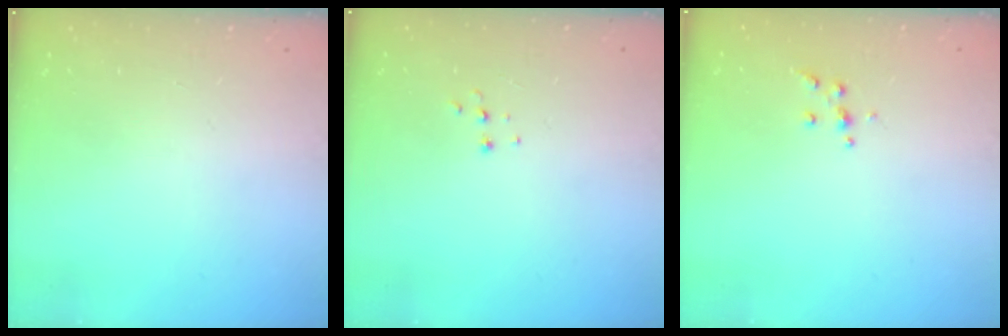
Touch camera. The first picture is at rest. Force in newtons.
{"total": 4.9, "press": 4.9, "slide": 0.7}
{"total": 4.8, "press": 4.8, "slide": 0.6}